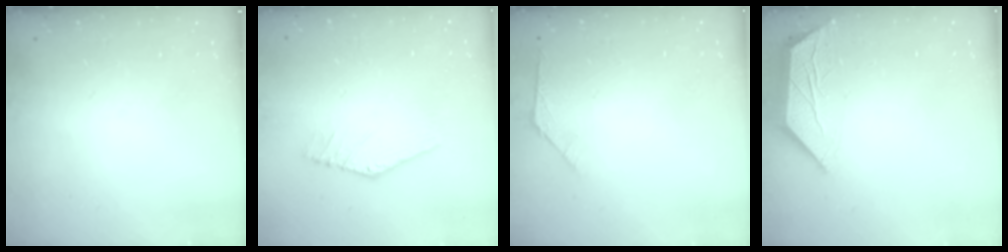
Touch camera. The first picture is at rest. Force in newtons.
{"total": 3.5, "press": 3.5, "slide": 0.1}
{"total": 2.7, "press": 2.6, "slide": 0.7}
{"total": 3.5, "press": 3.5, "slide": 0.4}